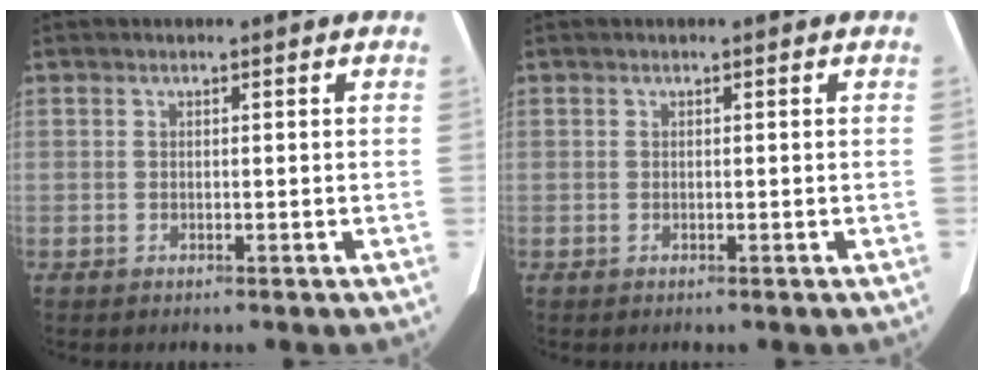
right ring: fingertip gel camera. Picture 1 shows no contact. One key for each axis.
{"total": 0.0}